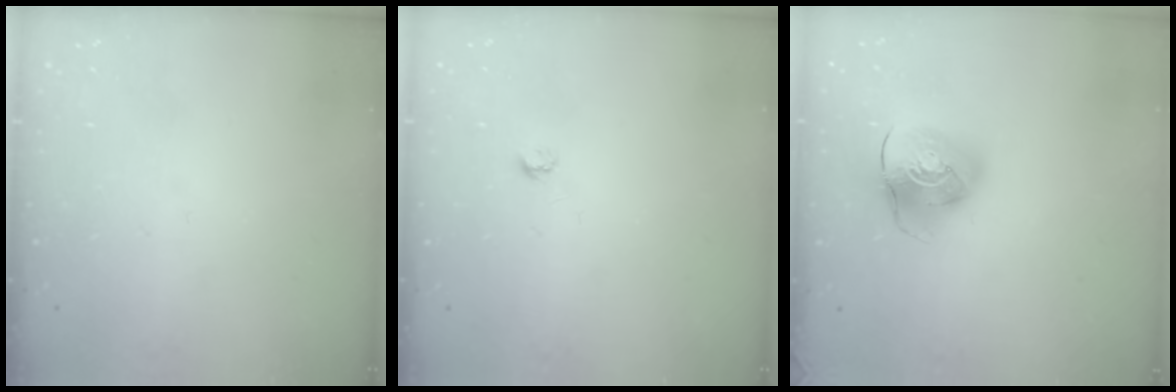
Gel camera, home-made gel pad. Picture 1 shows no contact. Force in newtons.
{"total": 2.7, "press": 2.7, "slide": 0.4}
{"total": 12.6, "press": 12.5, "slide": 1.6}